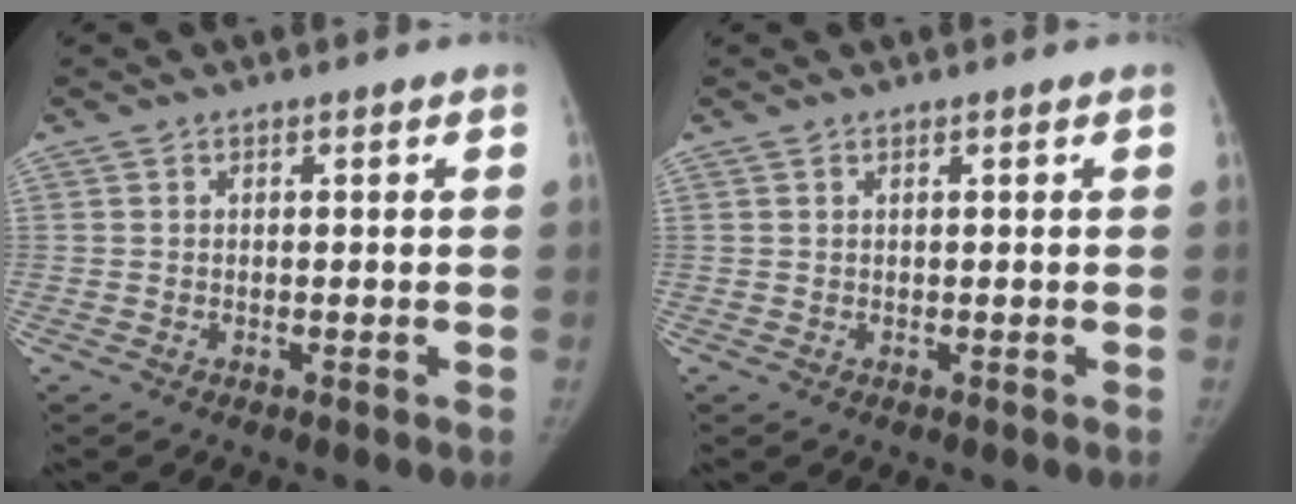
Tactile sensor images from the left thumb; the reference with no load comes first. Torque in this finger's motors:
{"motor_torque": [-0.01, 0.09, -0.04, 0.10, 0.00]}